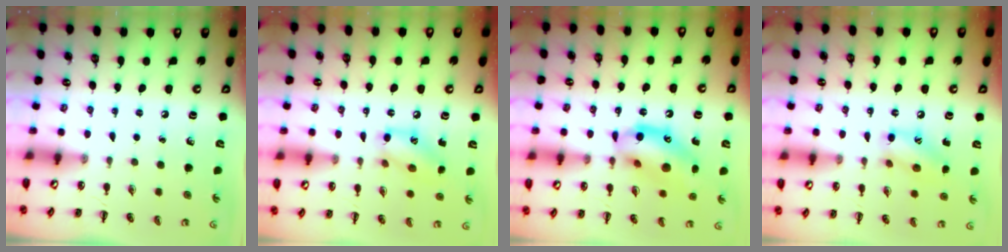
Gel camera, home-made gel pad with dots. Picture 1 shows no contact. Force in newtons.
{"total": 11.4, "press": 11.2, "slide": 1.8}
{"total": 15.1, "press": 14.7, "slide": 3.3}
{"total": 11.4, "press": 11.3, "slide": 1.8}